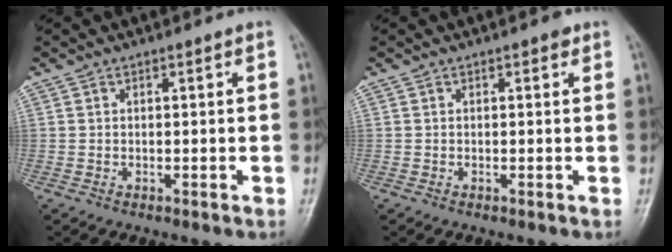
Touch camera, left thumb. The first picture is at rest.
{"total": 0.9, "force": [0.5, 0.4, 0.6], "torque": [-0.005, 0.000, 0.003]}